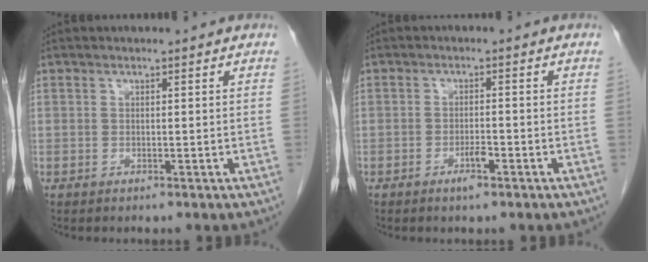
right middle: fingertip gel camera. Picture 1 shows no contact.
{"total": 2.4, "force": [-1.4, 0.4, 1.9], "torque": [-0.032, 0.001, -0.024]}